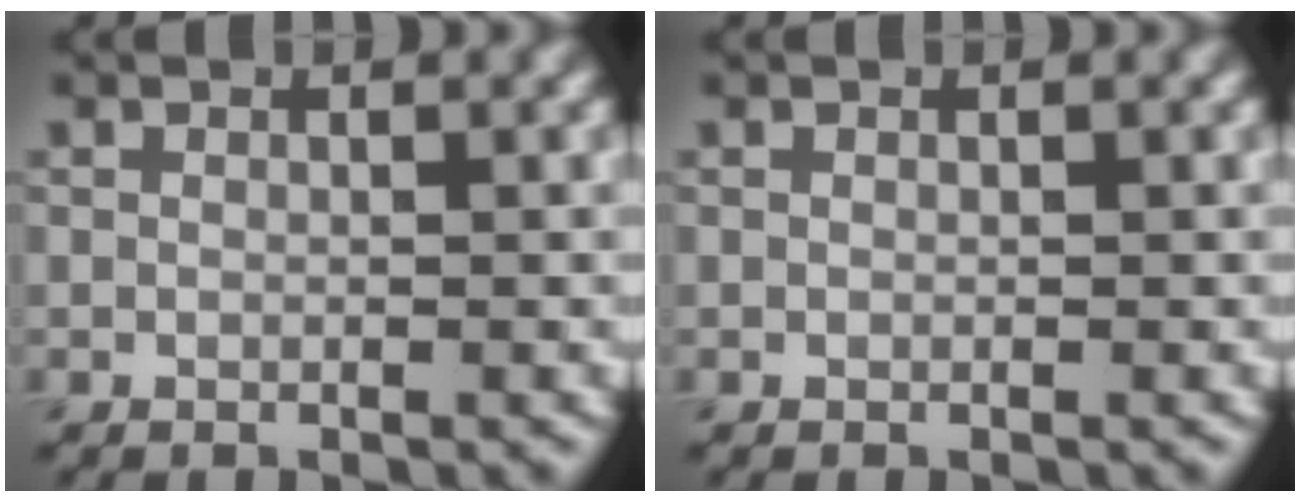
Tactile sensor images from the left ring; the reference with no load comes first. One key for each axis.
{"total": 0.0}